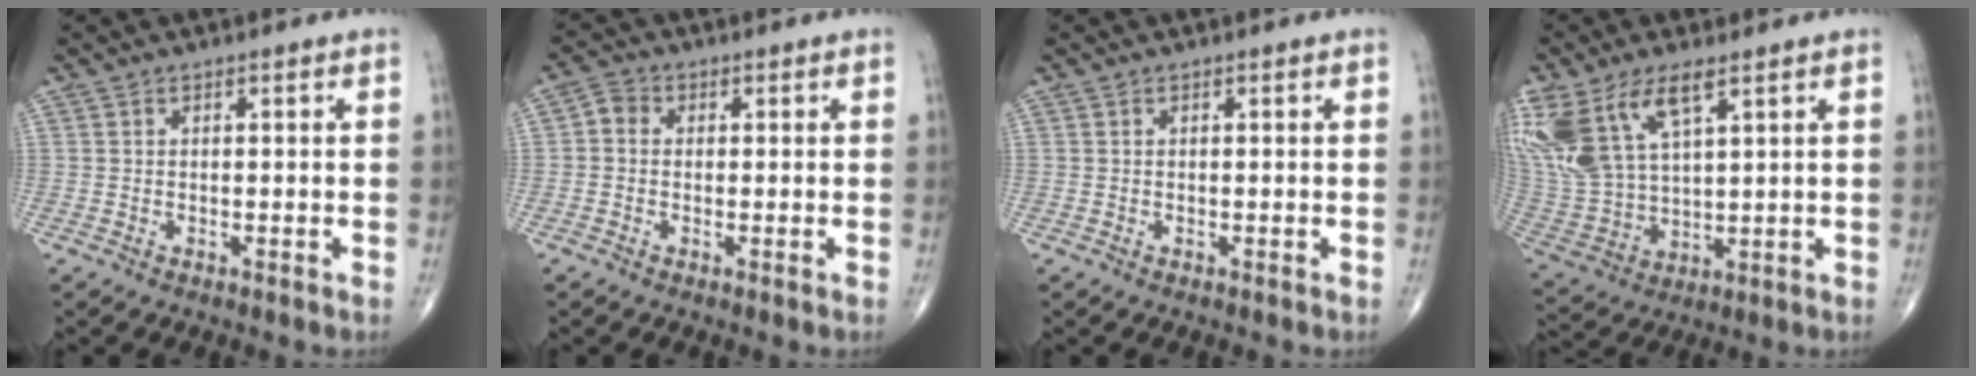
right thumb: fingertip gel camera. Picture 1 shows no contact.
{"total": 2.7, "force": [-0.1, 2.4, 1.4], "torque": [-0.014, 0.007, -0.012]}
{"total": 0.0}
{"total": 18.5, "force": [8.9, 8.8, 13.7], "torque": [-0.315, -0.020, 0.186]}